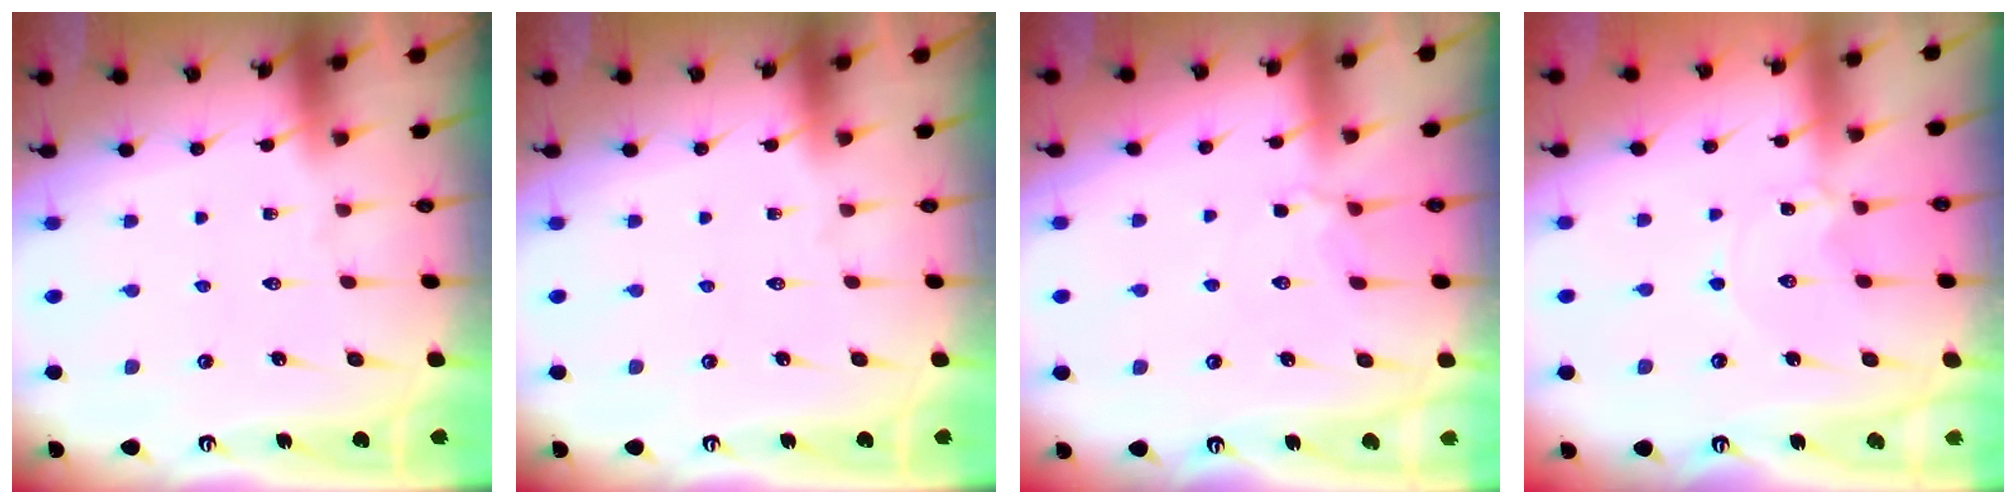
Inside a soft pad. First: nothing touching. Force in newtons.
{"total": 0.0}
{"total": 3.8, "press": 3.7, "slide": 0.8}
{"total": 1.5, "press": 1.5, "slide": 0.2}